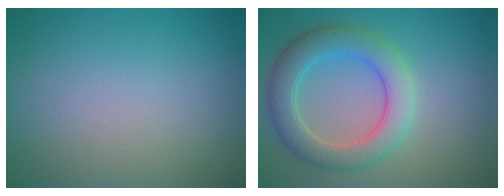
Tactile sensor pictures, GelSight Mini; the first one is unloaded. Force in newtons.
{"total": 5.4, "press": 5.4, "slide": 0.1}